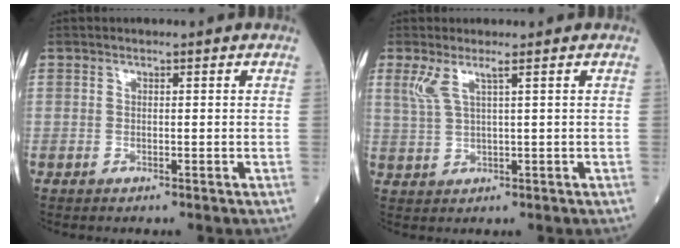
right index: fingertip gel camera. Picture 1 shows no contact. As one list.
[{"total": 3.3, "force": [1.8, 0.0, 2.7], "torque": [-0.070, 0.004, 0.045]}]